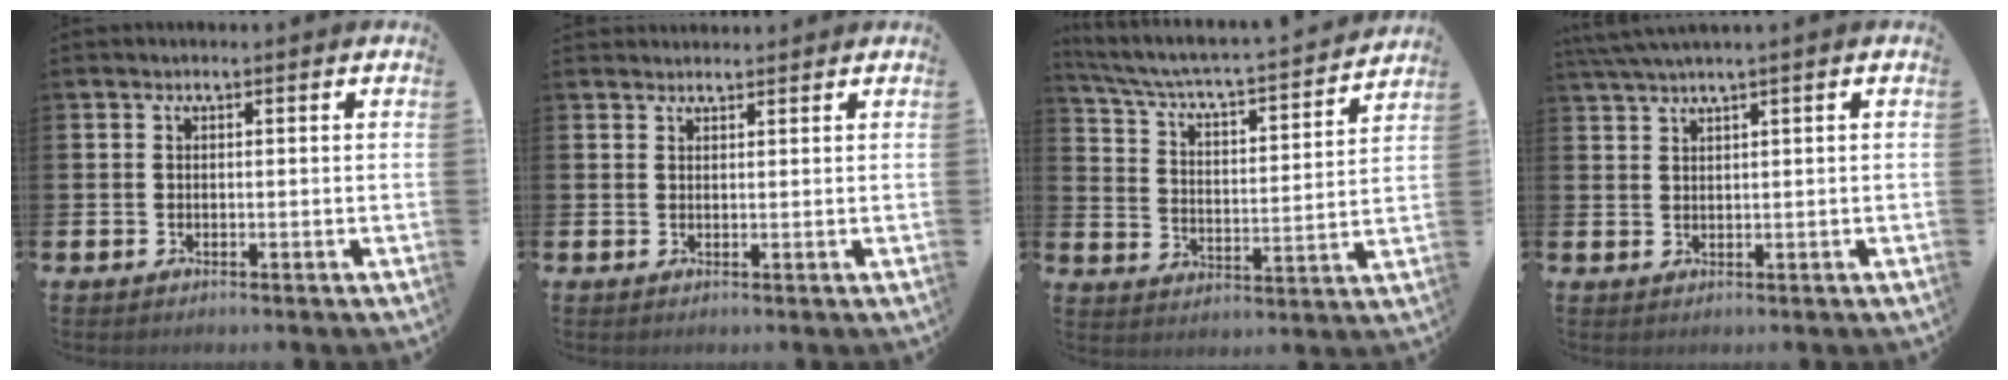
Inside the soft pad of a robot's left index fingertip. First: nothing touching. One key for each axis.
{"total": 1.4, "fx": 1.4, "fy": 0.3, "fz": 0.1, "tx": 0.006, "ty": -0.004, "tz": 0.024}
{"total": 5.2, "fx": 4.7, "fy": 0.7, "fz": 2.0, "tx": -0.069, "ty": -0.043, "tz": 0.071}
{"total": 2.4, "fx": 1.8, "fy": -0.5, "fz": 1.6, "tx": -0.039, "ty": 0.005, "tz": 0.035}